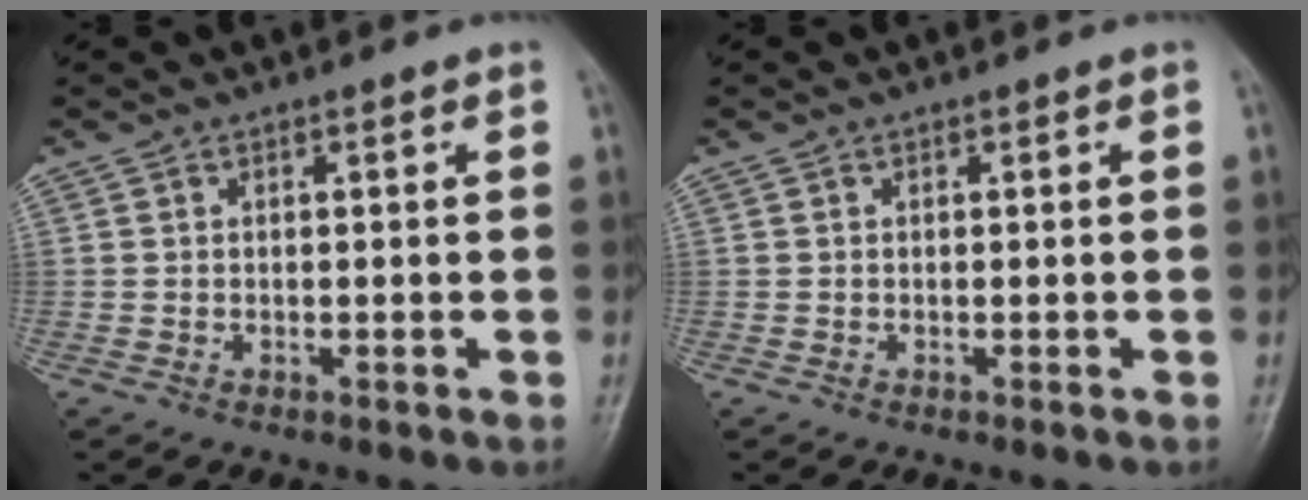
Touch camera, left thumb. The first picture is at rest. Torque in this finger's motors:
{"motor_torque": [0.00, 0.00, 0.09, -0.02, 0.00]}